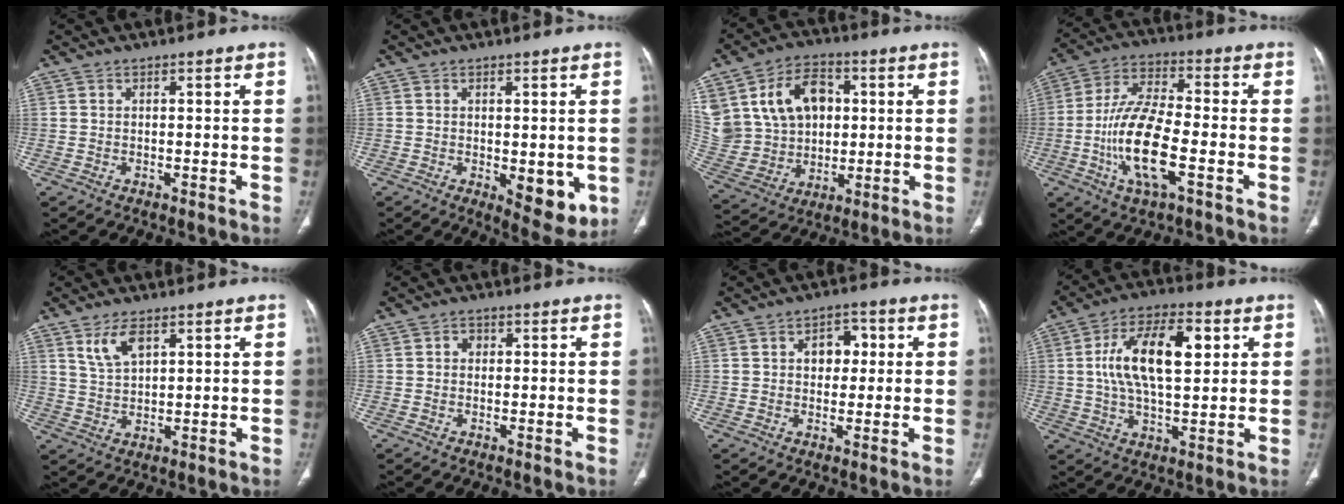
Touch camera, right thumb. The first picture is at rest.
{"total": 7.8, "force": [-1.6, 3.5, 6.7], "torque": [-0.065, -0.016, -0.009]}
{"total": 21.2, "force": [5.7, 16.3, 12.3], "torque": [-0.232, 0.019, 0.122]}
{"total": 14.9, "force": [-4.1, 5.2, 13.4], "torque": [-0.271, 0.017, -0.079]}
{"total": 5.4, "force": [3.1, 2.4, 3.8], "torque": [-0.070, -0.015, 0.067]}
{"total": 3.1, "force": [0.5, 2.7, 1.5], "torque": [-0.004, 0.007, 0.002]}
{"total": 5.6, "force": [1.2, 4.1, 3.7], "torque": [-0.023, 0.006, 0.014]}
{"total": 15.4, "force": [3.4, 7.3, 13.1], "torque": [-0.222, 0.007, 0.058]}